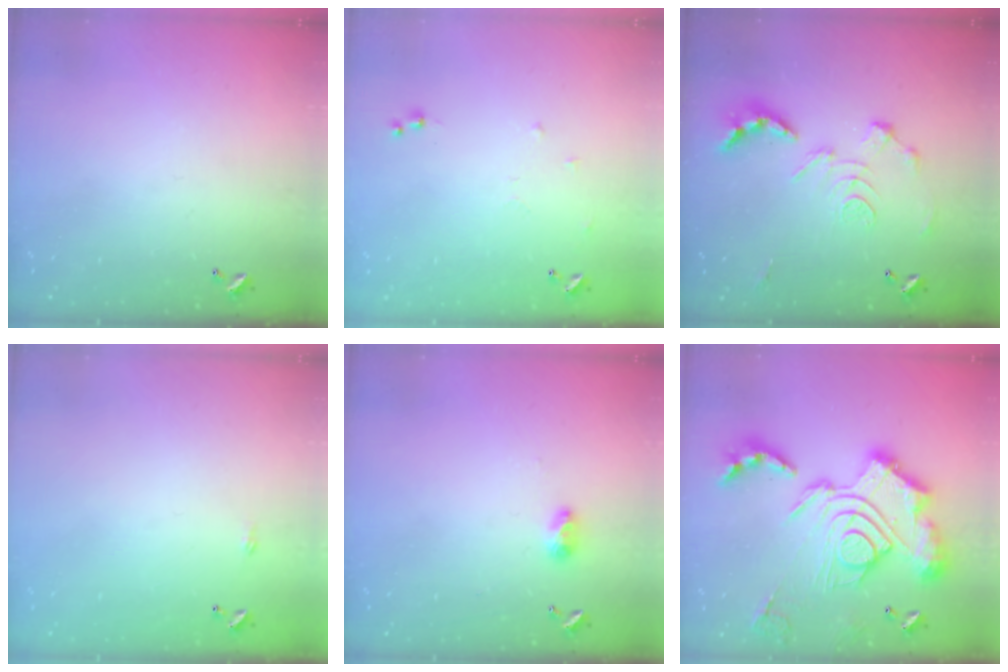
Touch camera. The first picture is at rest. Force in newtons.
{"total": 6.3, "press": 6.3, "slide": 0.7}
{"total": 2.9, "press": 2.3, "slide": 1.7}
{"total": 2.2, "press": 2.1, "slide": 0.4}
{"total": 4.1, "press": 4.1, "slide": 0.5}
{"total": 4.2, "press": 3.4, "slide": 2.5}